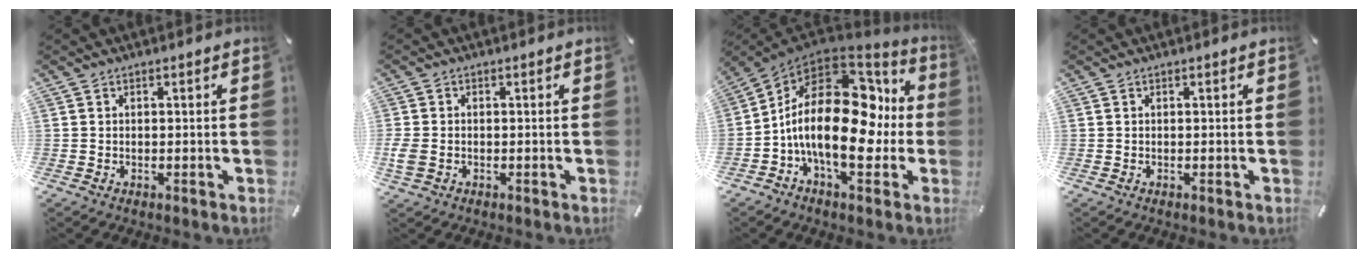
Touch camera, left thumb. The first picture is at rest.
{"total": 3.1, "force": [-0.7, 2.3, 2.0], "torque": [-0.056, -0.004, -0.017]}
{"total": 25.0, "force": [-2.3, 13.0, 21.2], "torque": [-0.386, 0.003, -0.039]}
{"total": 0.0}